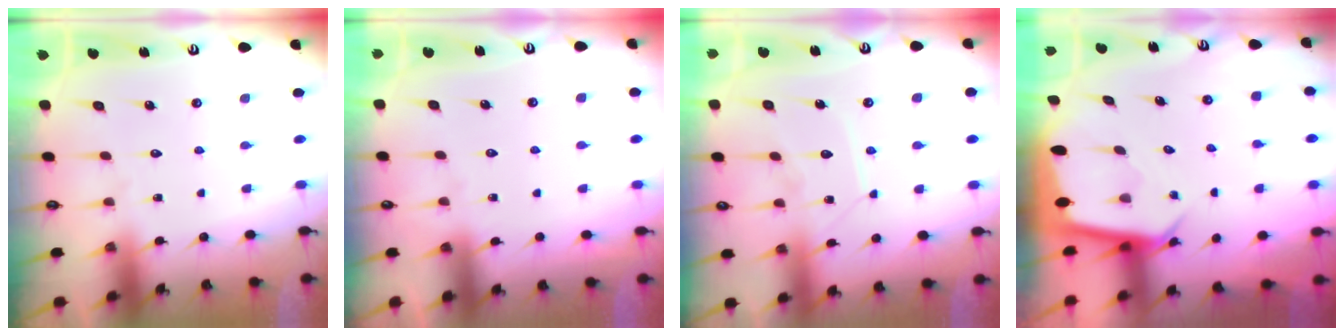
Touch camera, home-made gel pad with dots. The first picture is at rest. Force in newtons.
{"total": 3.2, "press": 3.2, "slide": 0.4}
{"total": 9.3, "press": 9.3, "slide": 0.7}
{"total": 3.4, "press": 3.4, "slide": 0.3}